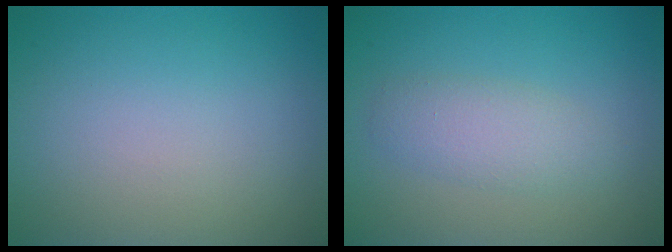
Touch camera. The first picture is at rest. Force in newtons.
{"total": 2.7, "press": 2.7, "slide": 0.2}